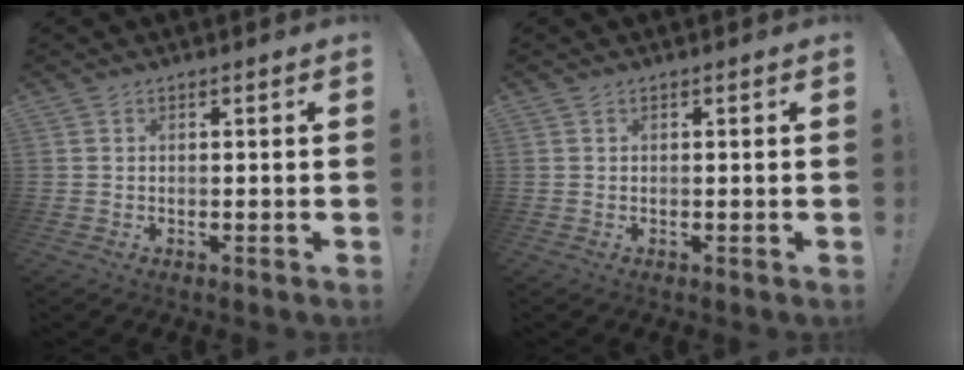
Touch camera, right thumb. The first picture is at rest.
{"total": 0.0}